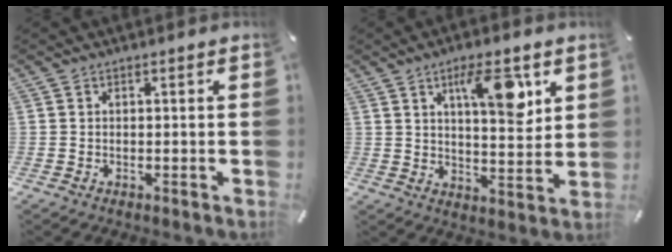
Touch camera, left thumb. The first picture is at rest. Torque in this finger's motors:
{"motor_torque": [1.61, 2.34, 1.09, -1.09, 0.44]}